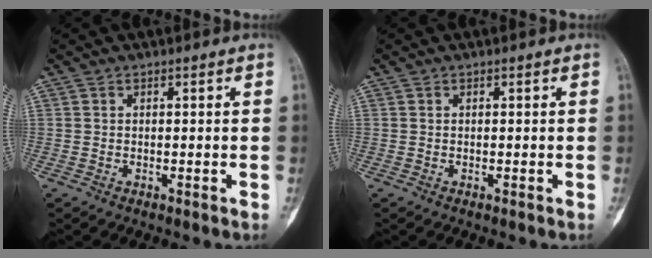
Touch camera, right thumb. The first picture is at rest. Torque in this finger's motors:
{"motor_torque": [0.04, 0.01, 0.00, -0.01, 0.00]}